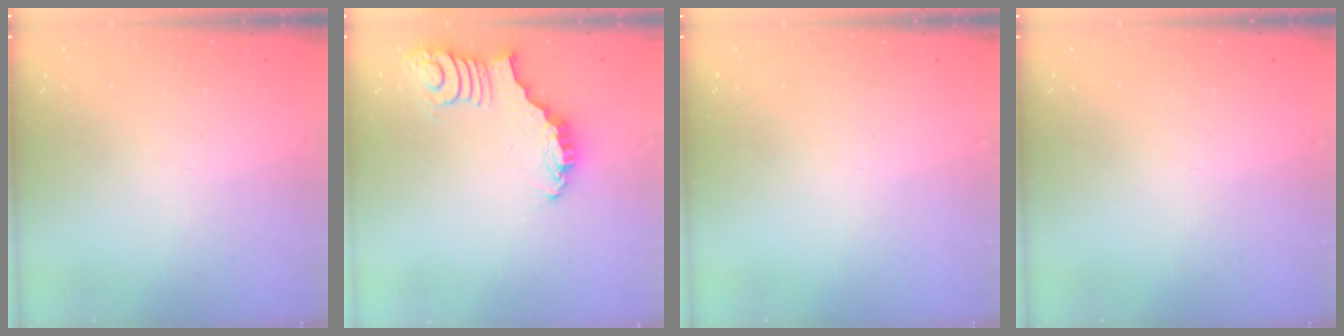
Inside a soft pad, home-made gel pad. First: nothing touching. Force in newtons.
{"total": 3.5, "press": 3.5, "slide": 0.5}
{"total": 0.0}
{"total": 0.0}